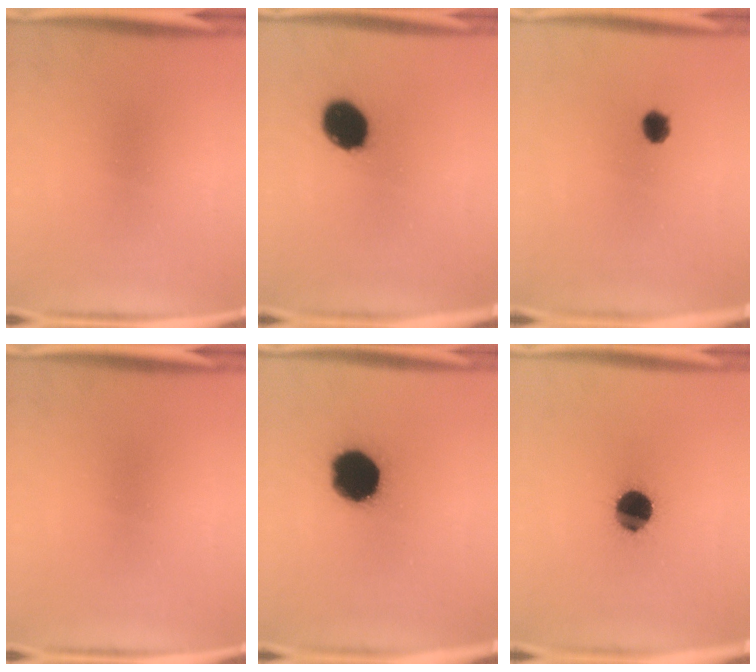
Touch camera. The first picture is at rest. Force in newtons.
{"total": 11.5}
{"total": 2.9}
{"total": 0.0}
{"total": 18.2}
{"total": 11.7}